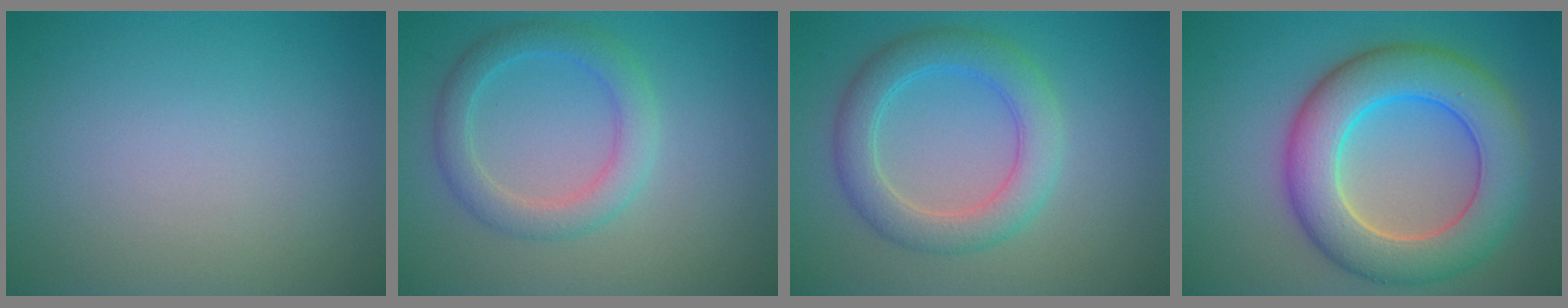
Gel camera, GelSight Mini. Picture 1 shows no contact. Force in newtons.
{"total": 2.2, "press": 2.2, "slide": 0.3}
{"total": 4.6, "press": 4.6, "slide": 0.2}
{"total": 9.0, "press": 9.0, "slide": 0.7}